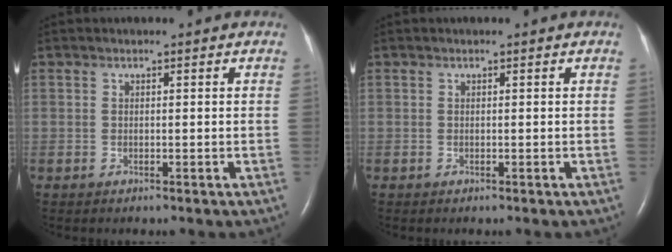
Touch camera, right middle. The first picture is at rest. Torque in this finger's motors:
{"motor_torque": [0.03, -0.01, 0.00, 0.00]}